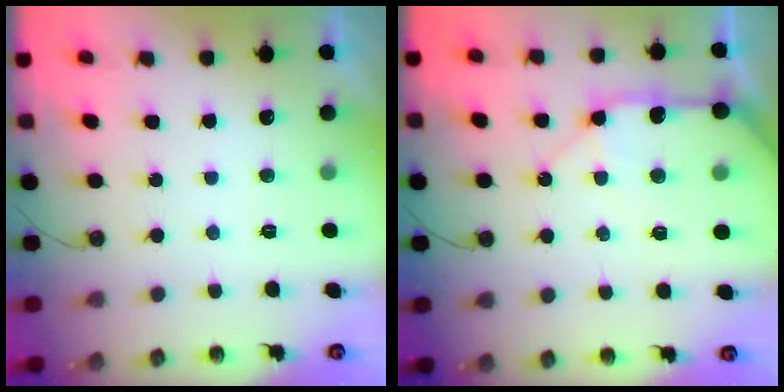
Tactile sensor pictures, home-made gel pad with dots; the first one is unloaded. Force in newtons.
{"total": 13.1, "press": 13.0, "slide": 1.8}